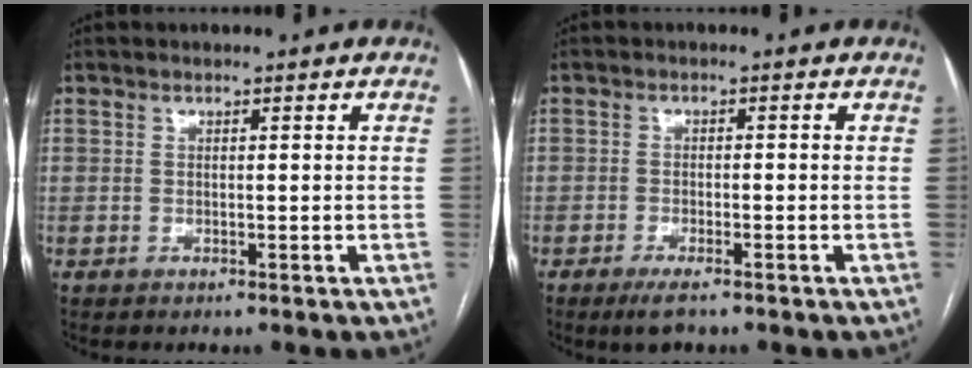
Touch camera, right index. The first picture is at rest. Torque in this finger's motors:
{"motor_torque": [0.32, 0.00, 0.15, 0.03]}